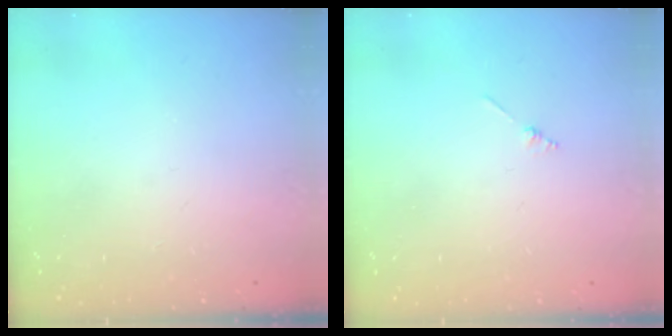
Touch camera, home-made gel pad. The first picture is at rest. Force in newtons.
{"total": 0.8, "press": 0.8, "slide": 0.2}